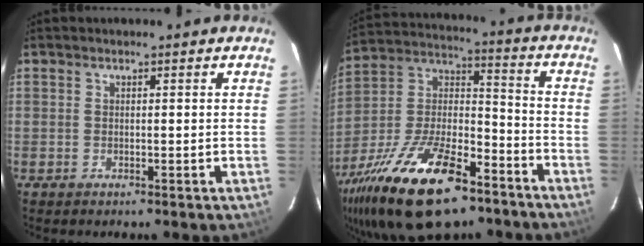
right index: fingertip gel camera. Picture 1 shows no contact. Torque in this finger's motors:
{"motor_torque": [1.52, -0.61, 1.05, 0.17]}